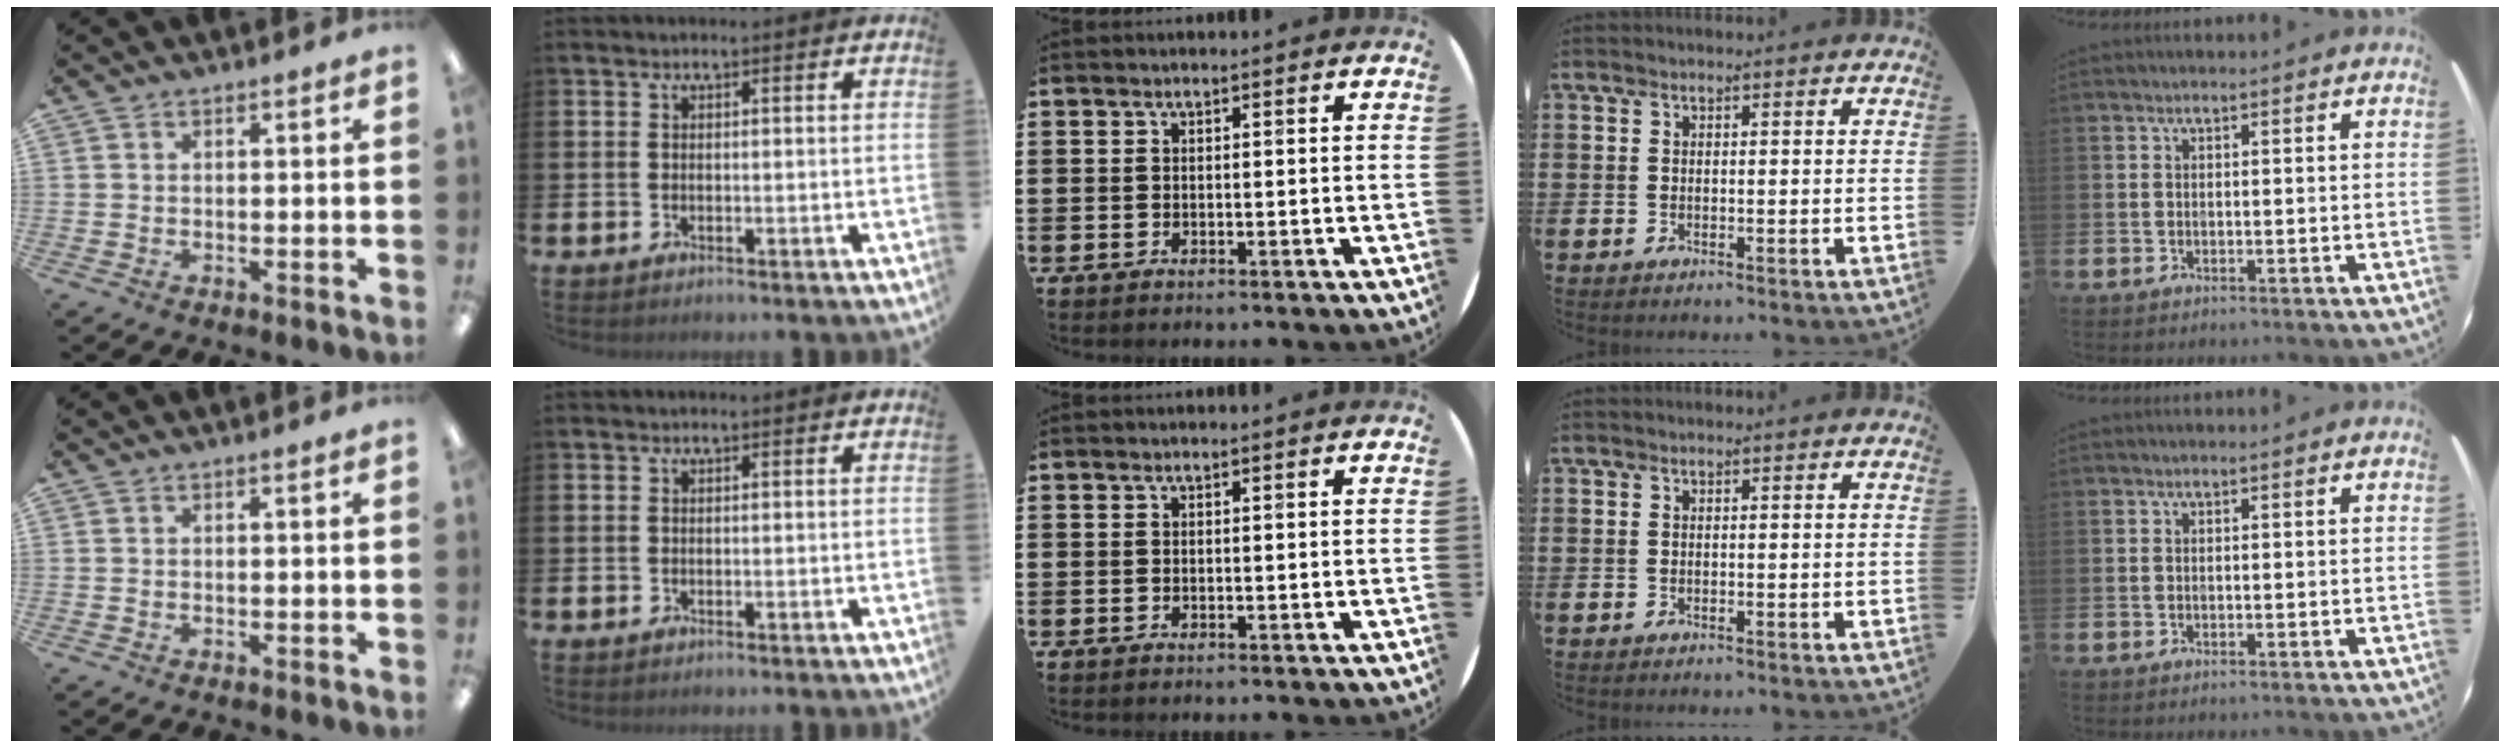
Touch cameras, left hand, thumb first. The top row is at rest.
{}